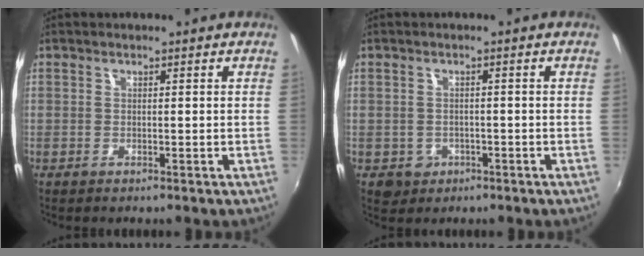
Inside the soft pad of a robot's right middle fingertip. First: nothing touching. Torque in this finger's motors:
{"motor_torque": [0.22, 0.00, 0.00, 0.01]}